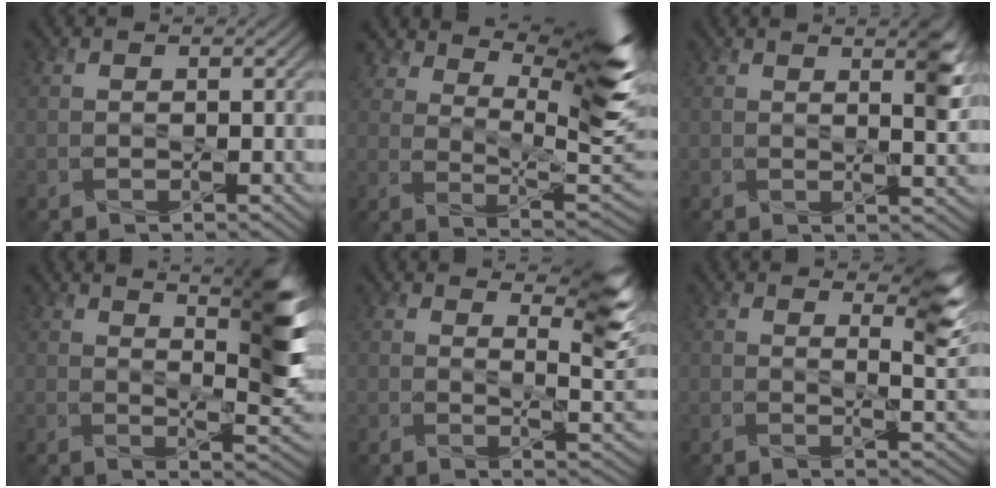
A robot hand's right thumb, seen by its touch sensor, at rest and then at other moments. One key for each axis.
{"total": 13.6, "fx": 8.5, "fy": 4.4, "fz": 9.7, "tx": -0.176, "ty": 0.004, "tz": 0.141}
{"total": 4.0, "fx": 1.9, "fy": 0.9, "fz": 3.4, "tx": -0.058, "ty": -0.002, "tz": 0.032}
{"total": 9.0, "fx": 4.1, "fy": 2.0, "fz": 7.8, "tx": -0.118, "ty": -0.003, "tz": 0.069}
{"total": 7.5, "fx": 4.7, "fy": 1.8, "fz": 5.6, "tx": -0.083, "ty": 0.001, "tz": 0.078}
{"total": 6.0, "fx": 3.7, "fy": 1.6, "fz": 4.4, "tx": -0.066, "ty": -0.004, "tz": 0.061}